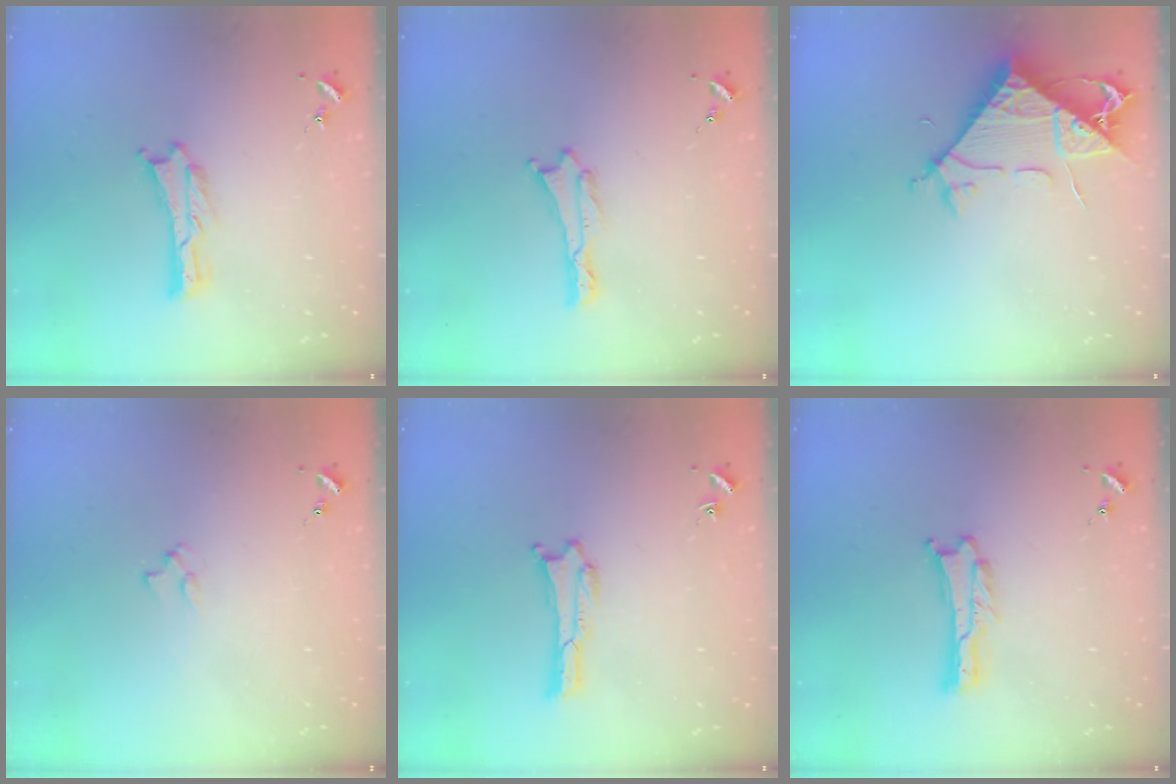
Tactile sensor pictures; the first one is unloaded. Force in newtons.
{"total": 0.0}
{"total": 7.7, "press": 7.6, "slide": 0.9}
{"total": 1.3, "press": 1.3, "slide": 0.3}
{"total": 0.0}
{"total": 0.0}